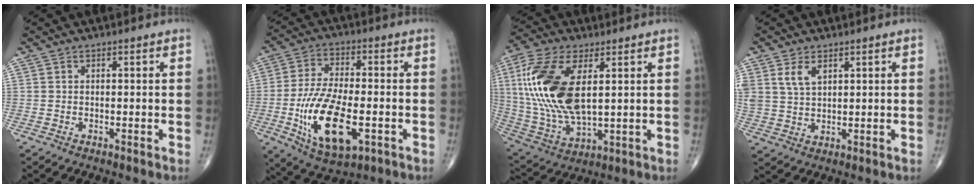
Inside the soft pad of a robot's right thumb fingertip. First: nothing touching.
{"total": 16.9, "force": [-4.5, 7.5, 14.4], "torque": [-0.272, 0.002, -0.071]}
{"total": 19.8, "force": [4.1, 9.6, 16.8], "torque": [-0.364, -0.016, 0.081]}
{"total": 4.8, "force": [2.4, 2.7, 3.2], "torque": [-0.057, -0.008, 0.053]}